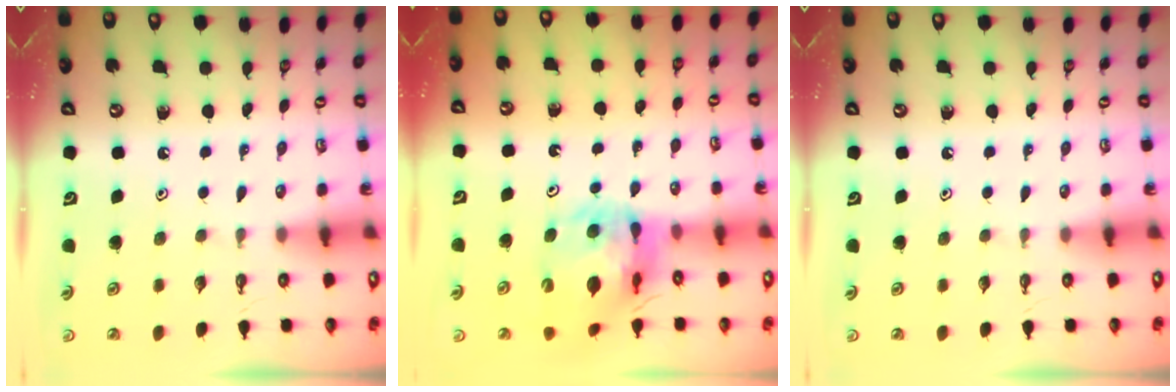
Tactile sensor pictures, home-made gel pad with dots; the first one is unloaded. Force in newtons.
{"total": 14.7, "press": 14.6, "slide": 1.6}
{"total": 0.0}